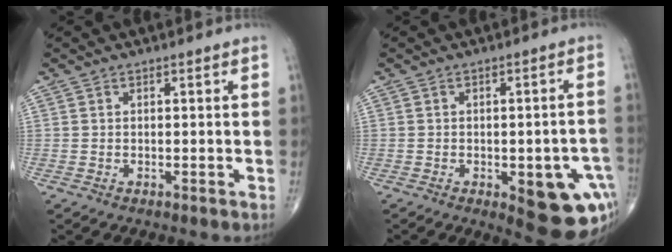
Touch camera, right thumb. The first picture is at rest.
{"total": 14.7, "force": [-4.9, 6.2, 12.5], "torque": [-0.105, 0.019, -0.040]}